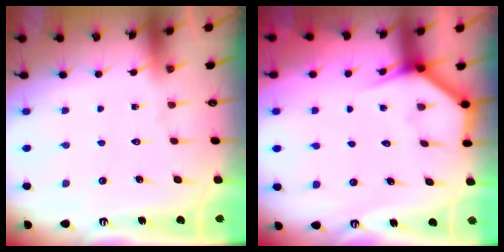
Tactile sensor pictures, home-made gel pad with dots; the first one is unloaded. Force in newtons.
{"total": 4.7, "press": 4.7, "slide": 0.3}